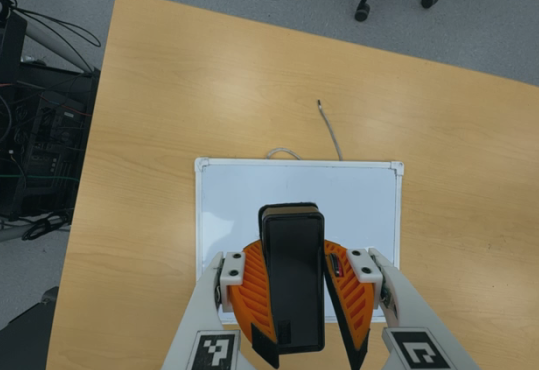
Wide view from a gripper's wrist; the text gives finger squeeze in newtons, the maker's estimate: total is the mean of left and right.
{"total": 9.9, "left": 10.3, "right": 9.5}